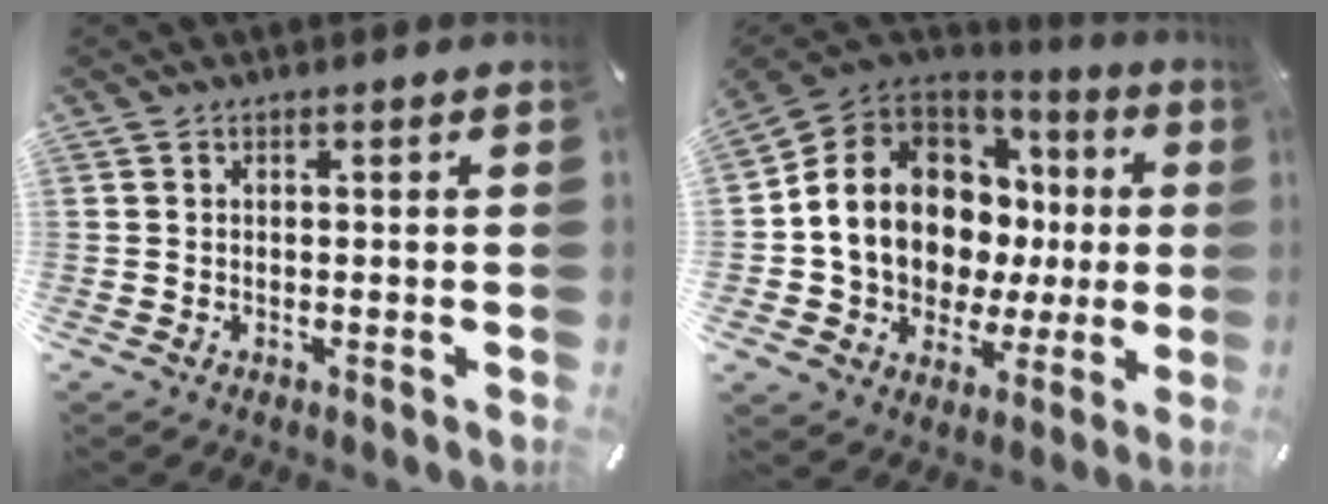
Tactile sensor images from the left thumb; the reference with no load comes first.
{"total": 15.4, "force": [1.9, 12.8, 8.4], "torque": [-0.159, -0.028, 0.048]}